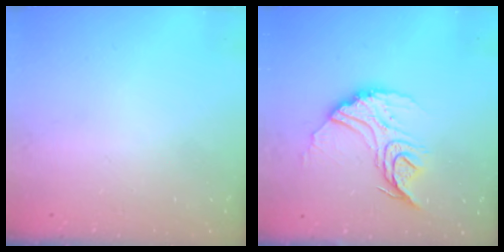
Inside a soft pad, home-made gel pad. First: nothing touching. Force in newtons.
{"total": 14.7, "press": 14.6, "slide": 1.3}